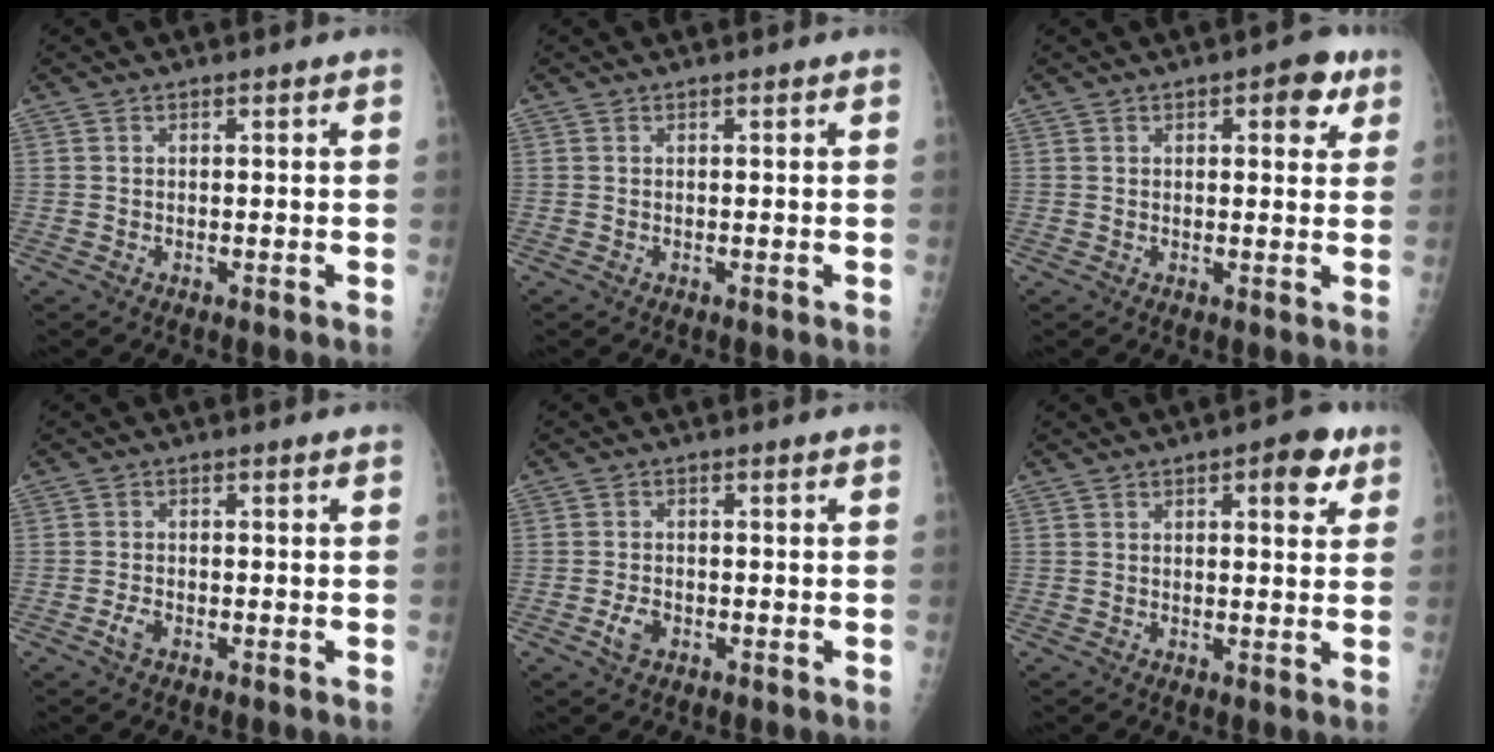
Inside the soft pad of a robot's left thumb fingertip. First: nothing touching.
{"total": 0.0}
{"total": 5.7, "force": [2.6, 2.8, 4.2], "torque": [-0.026, -0.005, 0.024]}
{"total": 2.0, "force": [-1.0, 1.0, 1.3], "torque": [-0.030, 0.006, -0.021]}
{"total": 2.9, "force": [-1.2, 1.9, 1.9], "torque": [-0.036, 0.006, -0.022]}
{"total": 6.2, "force": [2.8, 2.7, 4.8], "torque": [-0.040, -0.007, 0.030]}